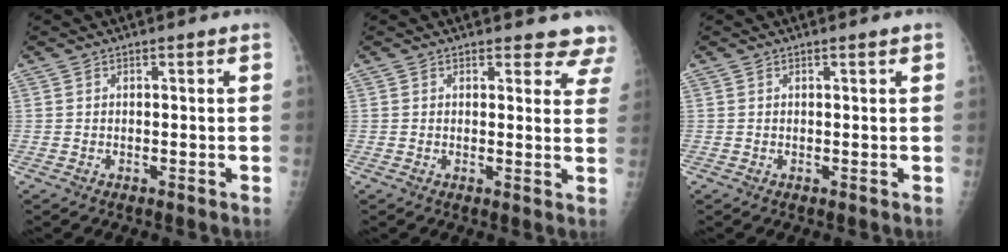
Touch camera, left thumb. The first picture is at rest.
{"total": 6.4, "force": [5.9, 2.3, 0.5], "torque": [0.040, -0.028, 0.035]}
{"total": 0.7, "force": [0.4, 0.1, 0.6], "torque": [-0.008, 0.001, 0.004]}